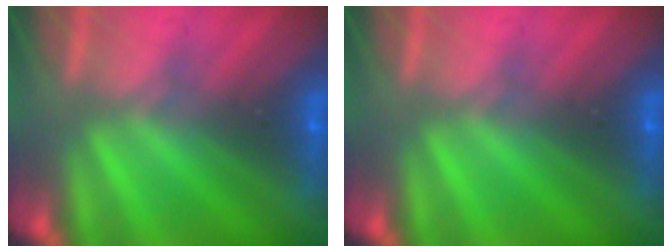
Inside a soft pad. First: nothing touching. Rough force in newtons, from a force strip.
{"total": 0.0}